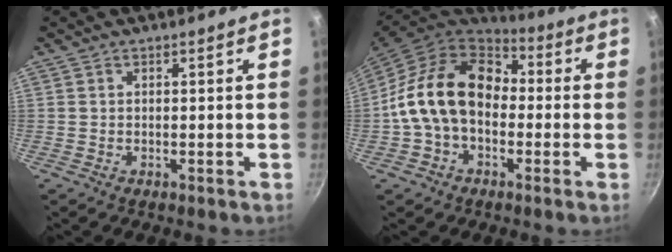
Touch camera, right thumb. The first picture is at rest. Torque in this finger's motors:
{"motor_torque": [0.27, 2.61, 1.36, -1.13, 0.70]}